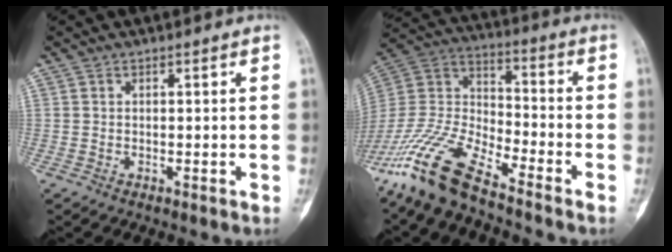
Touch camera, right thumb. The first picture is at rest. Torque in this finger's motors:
{"motor_torque": [0.30, 0.23, 1.46, -1.31, 0.19]}